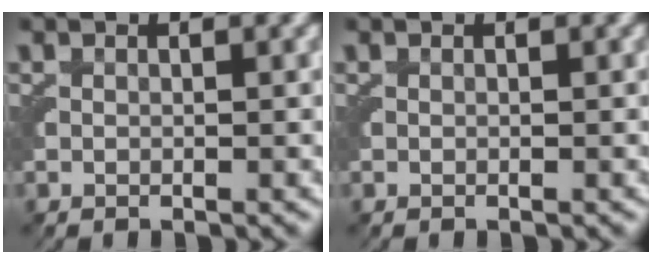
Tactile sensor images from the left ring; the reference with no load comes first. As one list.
[{"total": 0.0}]